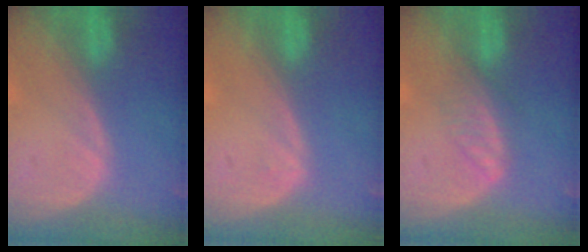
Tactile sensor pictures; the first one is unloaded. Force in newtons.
{"total": 0.5, "press": 0.2, "slide": 0.5}
{"total": 2.7, "press": 2.7, "slide": 0.2}